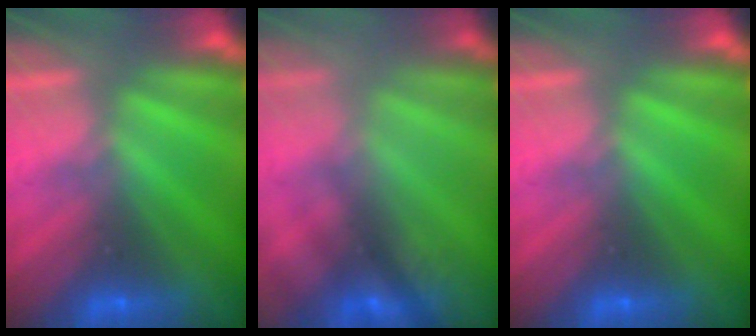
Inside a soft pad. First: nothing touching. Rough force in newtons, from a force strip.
{"total": 2.5}
{"total": 0.0}